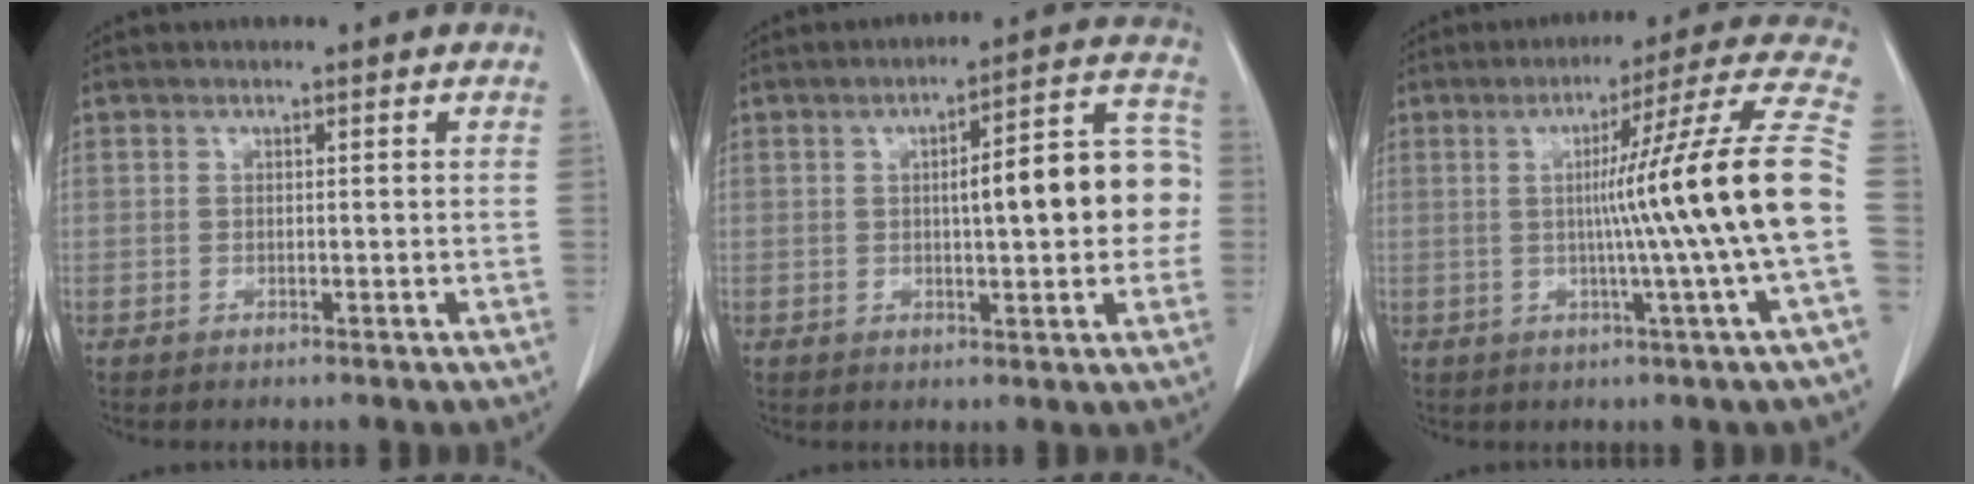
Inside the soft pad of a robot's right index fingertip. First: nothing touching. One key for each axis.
{"total": 12.3, "fx": 0.2, "fy": 2.9, "fz": 11.9, "tx": -0.151, "ty": 0.037, "tz": 0.004}
{"total": 16.8, "fx": -1.1, "fy": -3.2, "fz": 16.5, "tx": -0.225, "ty": -0.001, "tz": -0.024}